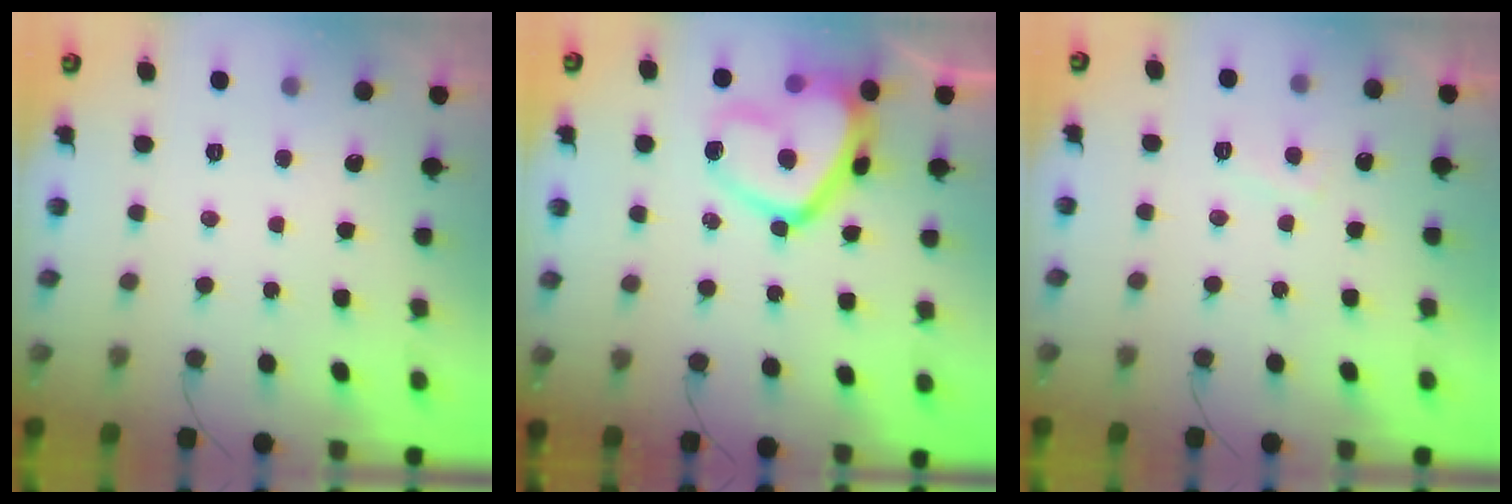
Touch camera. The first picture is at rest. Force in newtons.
{"total": 15.8, "press": 15.7, "slide": 1.6}
{"total": 3.0, "press": 2.9, "slide": 0.8}